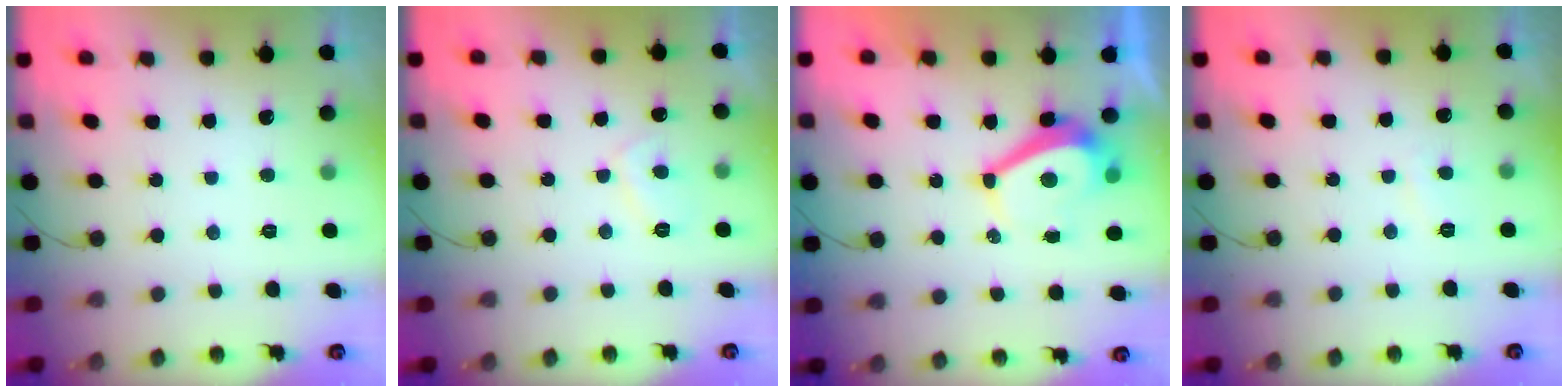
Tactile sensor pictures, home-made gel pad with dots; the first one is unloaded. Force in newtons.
{"total": 2.7, "press": 2.6, "slide": 0.4}
{"total": 4.9, "press": 4.9, "slide": 0.2}
{"total": 1.5, "press": 1.4, "slide": 0.6}